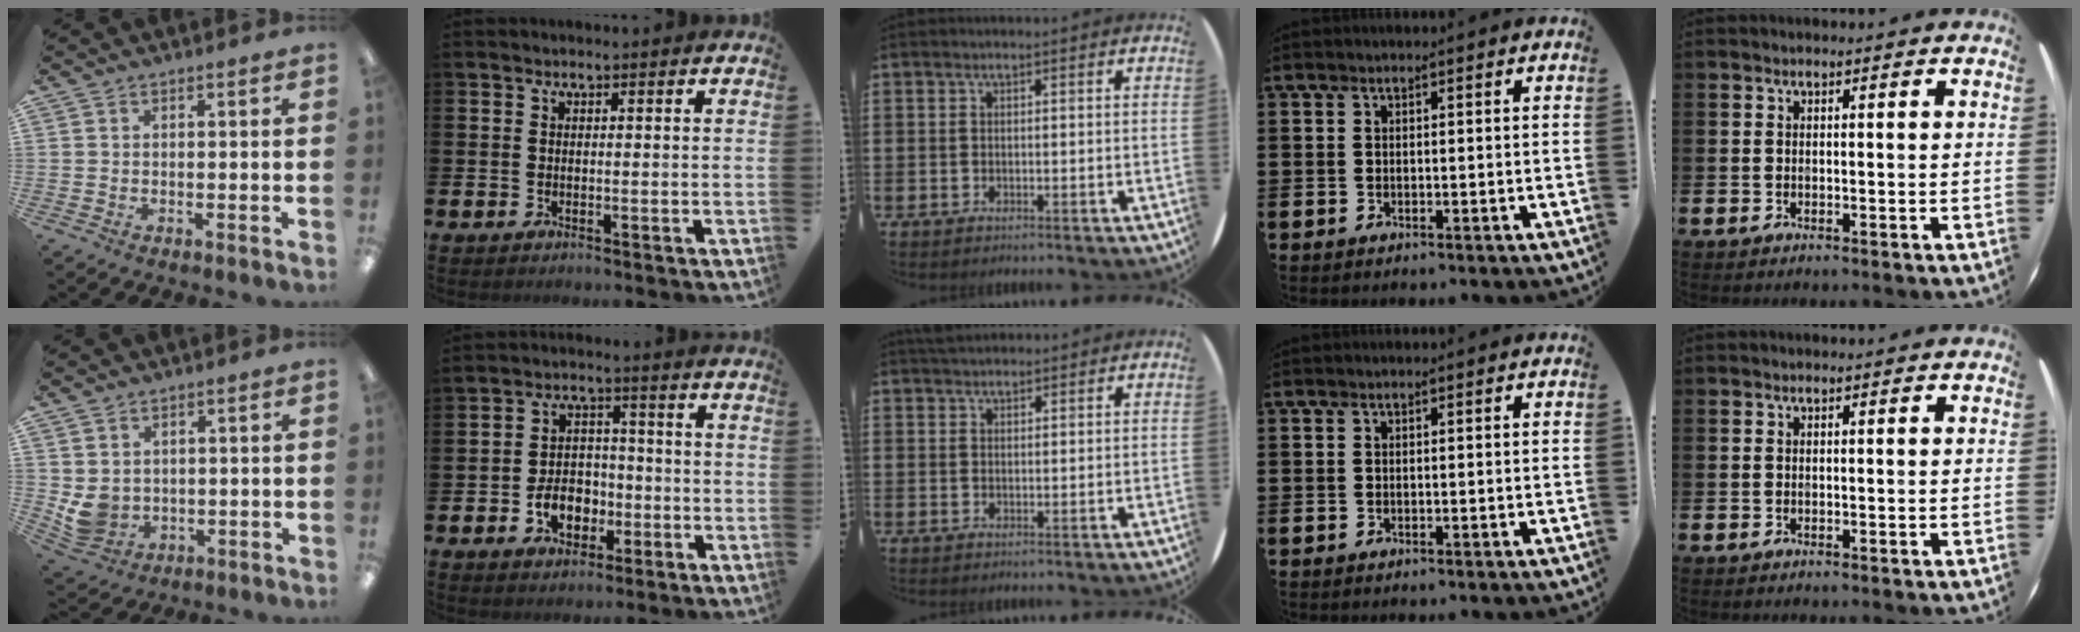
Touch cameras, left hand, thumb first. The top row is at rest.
{"thumb": {"total": 6.0, "force": [1.6, 5.3, 2.4], "torque": [-0.066, -0.006, 0.034]}, "index": {"total": 5.4, "force": [-2.2, 4.0, 2.9], "torque": [-0.037, 0.005, -0.046]}, "middle": {"total": 1.5, "force": [1.4, 0.4, 0.2], "torque": [0.002, 0.000, 0.024]}}